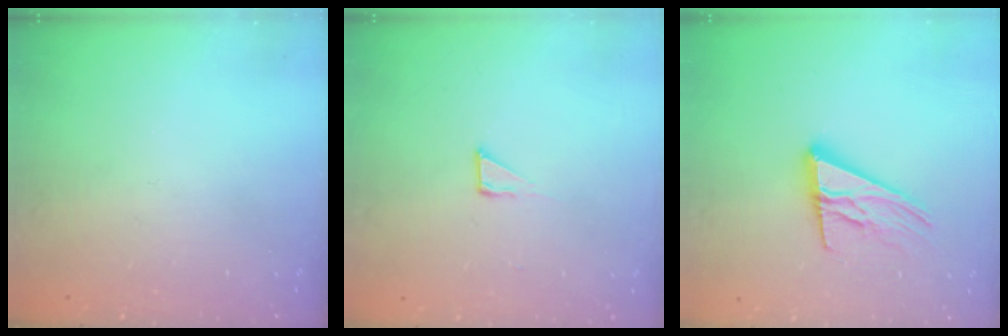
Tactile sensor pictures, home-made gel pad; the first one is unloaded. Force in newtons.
{"total": 2.6, "press": 2.6, "slide": 0.1}
{"total": 14.9, "press": 14.6, "slide": 2.9}